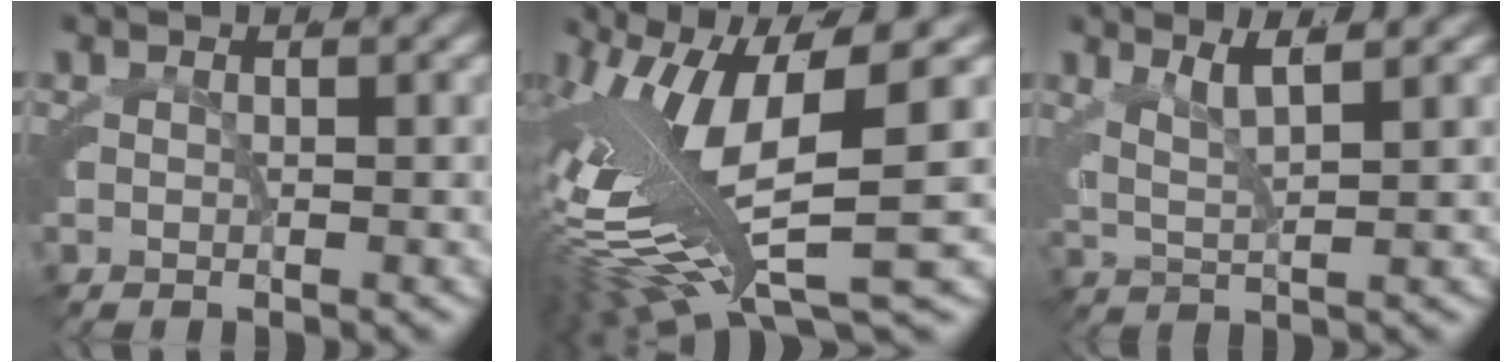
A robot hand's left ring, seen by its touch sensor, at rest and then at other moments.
{"total": 10.5, "force": [-1.4, 4.2, 9.6], "torque": [-0.196, -0.019, -0.010]}
{"total": 3.6, "force": [1.9, 1.4, 2.7], "torque": [-0.056, -0.004, 0.033]}